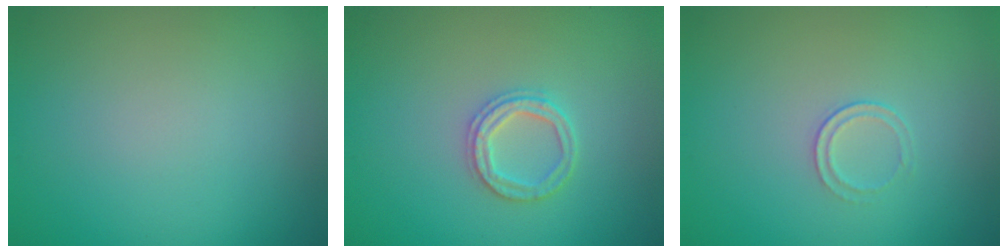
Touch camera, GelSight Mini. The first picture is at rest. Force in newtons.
{"total": 2.4, "press": 2.4, "slide": 0.4}
{"total": 1.0, "press": 0.5, "slide": 0.9}